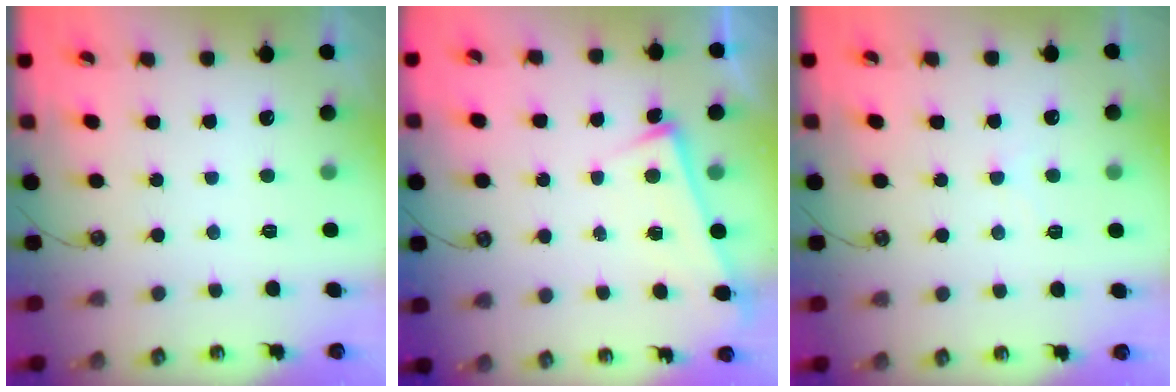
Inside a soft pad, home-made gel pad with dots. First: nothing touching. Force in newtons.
{"total": 2.8, "press": 2.8, "slide": 0.5}
{"total": 1.0, "press": 1.0, "slide": 0.3}